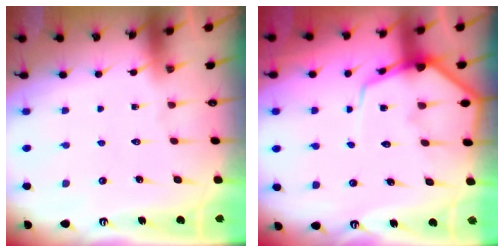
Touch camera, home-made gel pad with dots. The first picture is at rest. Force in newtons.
{"total": 9.8, "press": 9.7, "slide": 1.1}